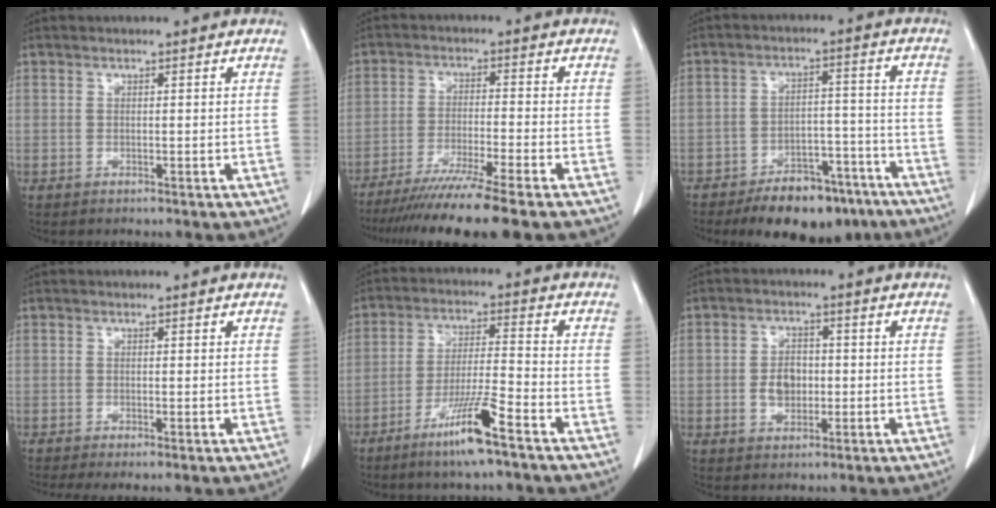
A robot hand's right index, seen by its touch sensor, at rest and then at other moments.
{"total": 12.8, "force": [-10.3, -1.5, 7.4], "torque": [-0.108, -0.040, -0.163]}
{"total": 12.5, "force": [-9.5, 5.5, 6.0], "torque": [-0.070, 0.021, -0.144]}
{"total": 2.0, "force": [-0.8, 0.6, 1.7], "torque": [-0.032, -0.008, -0.015]}
{"total": 9.3, "force": [-5.8, -0.2, 7.2], "torque": [-0.135, -0.017, -0.109]}
{"total": 4.3, "force": [-0.5, 3.0, 3.0], "torque": [-0.055, 0.006, -0.007]}